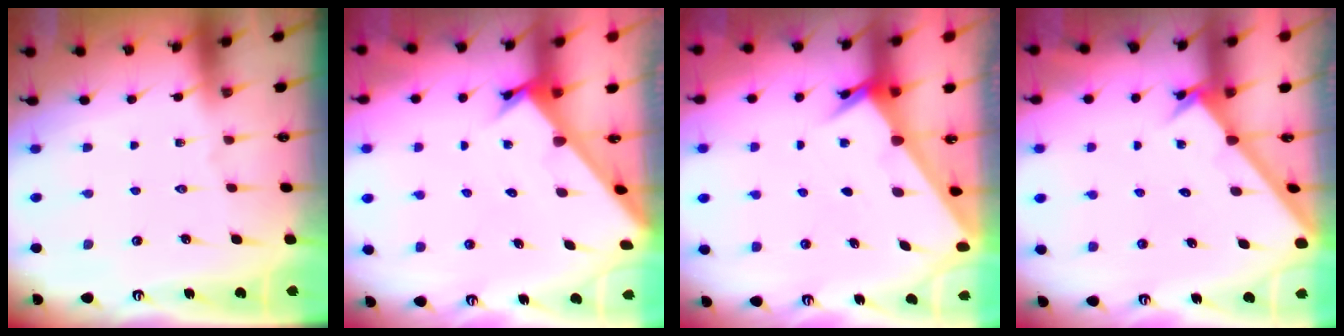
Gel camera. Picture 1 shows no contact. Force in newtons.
{"total": 2.3, "press": 2.3, "slide": 0.2}
{"total": 3.0, "press": 3.0, "slide": 0.2}
{"total": 1.9, "press": 1.9, "slide": 0.2}